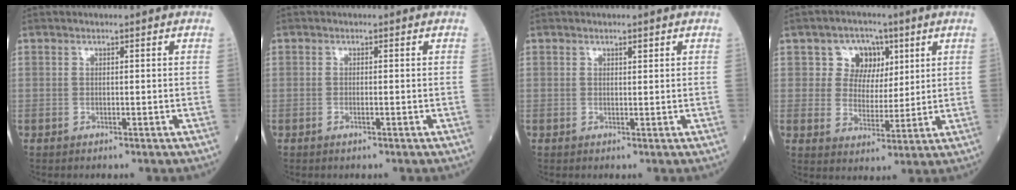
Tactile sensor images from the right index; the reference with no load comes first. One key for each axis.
{"total": 0.9, "fx": -0.4, "fy": -0.1, "fz": 0.8, "tx": -0.016, "ty": 0.000, "tz": -0.007}
{"total": 0.7, "fx": 0.5, "fy": 0.2, "fz": 0.4, "tx": -0.007, "ty": -0.003, "tz": 0.006}
{"total": 6.6, "fx": 2.8, "fy": 5.5, "fz": 2.4, "tx": -0.030, "ty": 0.018, "tz": 0.049}